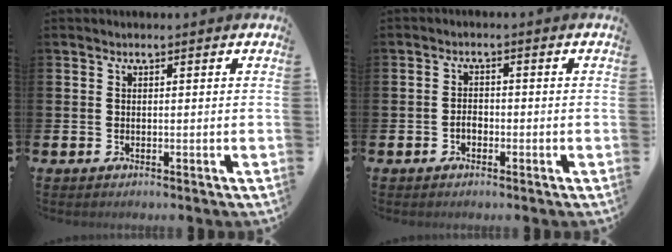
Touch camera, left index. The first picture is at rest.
{"total": 1.7, "force": [-0.8, 1.2, 1.0], "torque": [-0.013, 0.002, -0.018]}